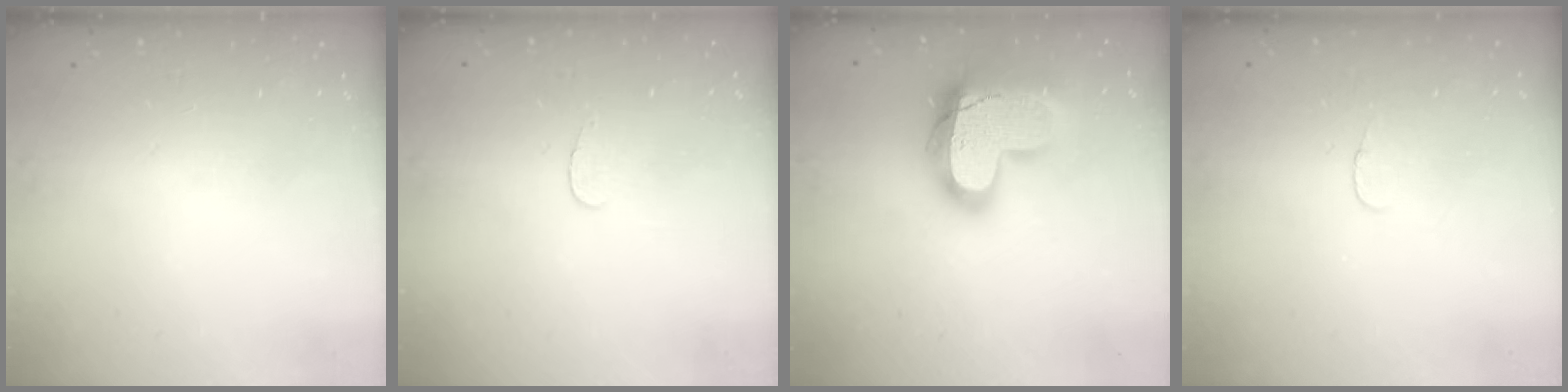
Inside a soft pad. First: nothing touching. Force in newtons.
{"total": 2.8, "press": 2.8, "slide": 0.3}
{"total": 23.3, "press": 23.2, "slide": 1.9}
{"total": 3.1, "press": 3.1, "slide": 0.3}